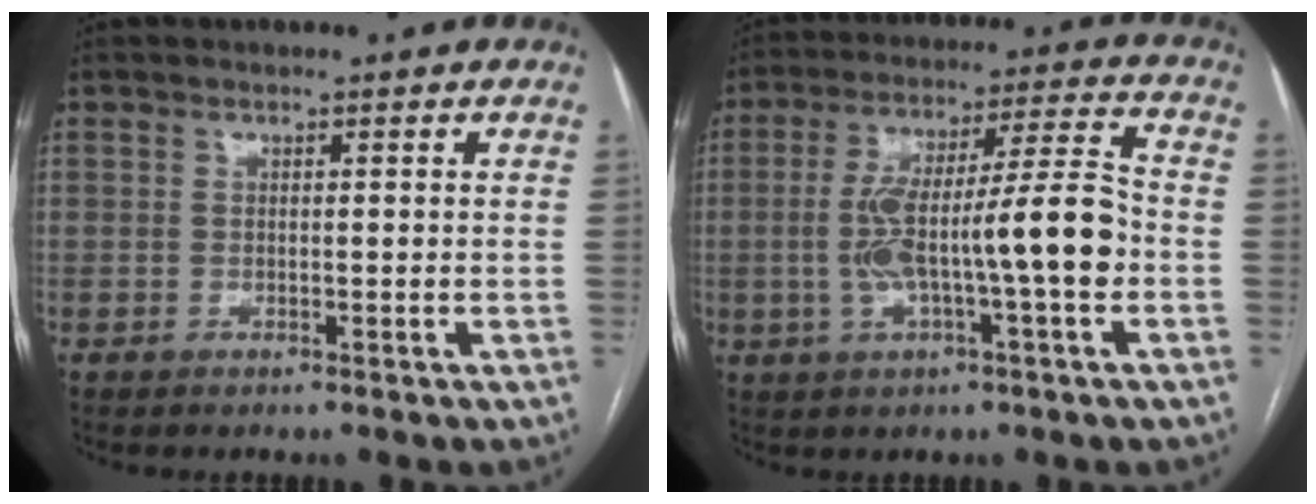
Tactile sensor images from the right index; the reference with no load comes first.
{"total": 14.2, "force": [-2.4, 1.1, 14.0], "torque": [-0.249, 0.021, -0.040]}